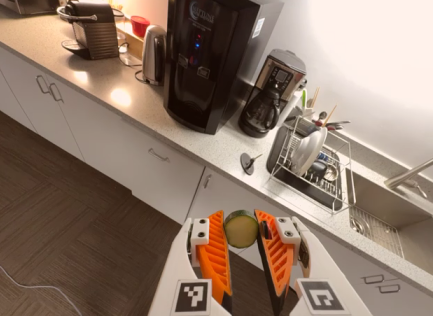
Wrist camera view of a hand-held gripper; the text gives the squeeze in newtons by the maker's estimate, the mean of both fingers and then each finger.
{"total": 11.3, "left": 11.2, "right": 11.4}